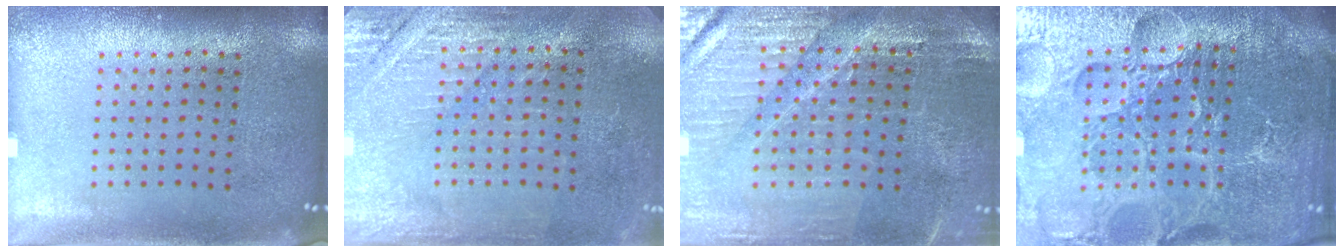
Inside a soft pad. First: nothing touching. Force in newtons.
{"total": 2.8, "press": 2.7, "slide": 0.8}
{"total": 3.1, "press": 3.1, "slide": 0.5}
{"total": 6.2, "press": 5.5, "slide": 2.8}